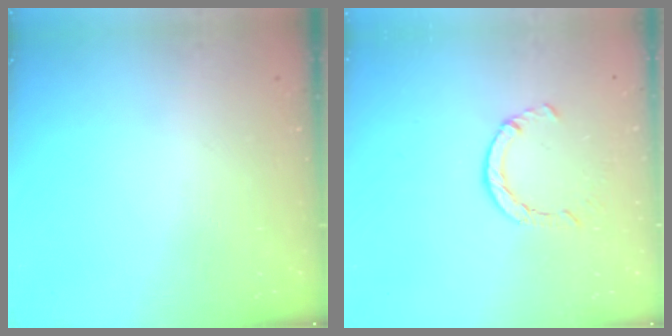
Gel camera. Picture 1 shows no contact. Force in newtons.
{"total": 3.4, "press": 3.4, "slide": 0.2}